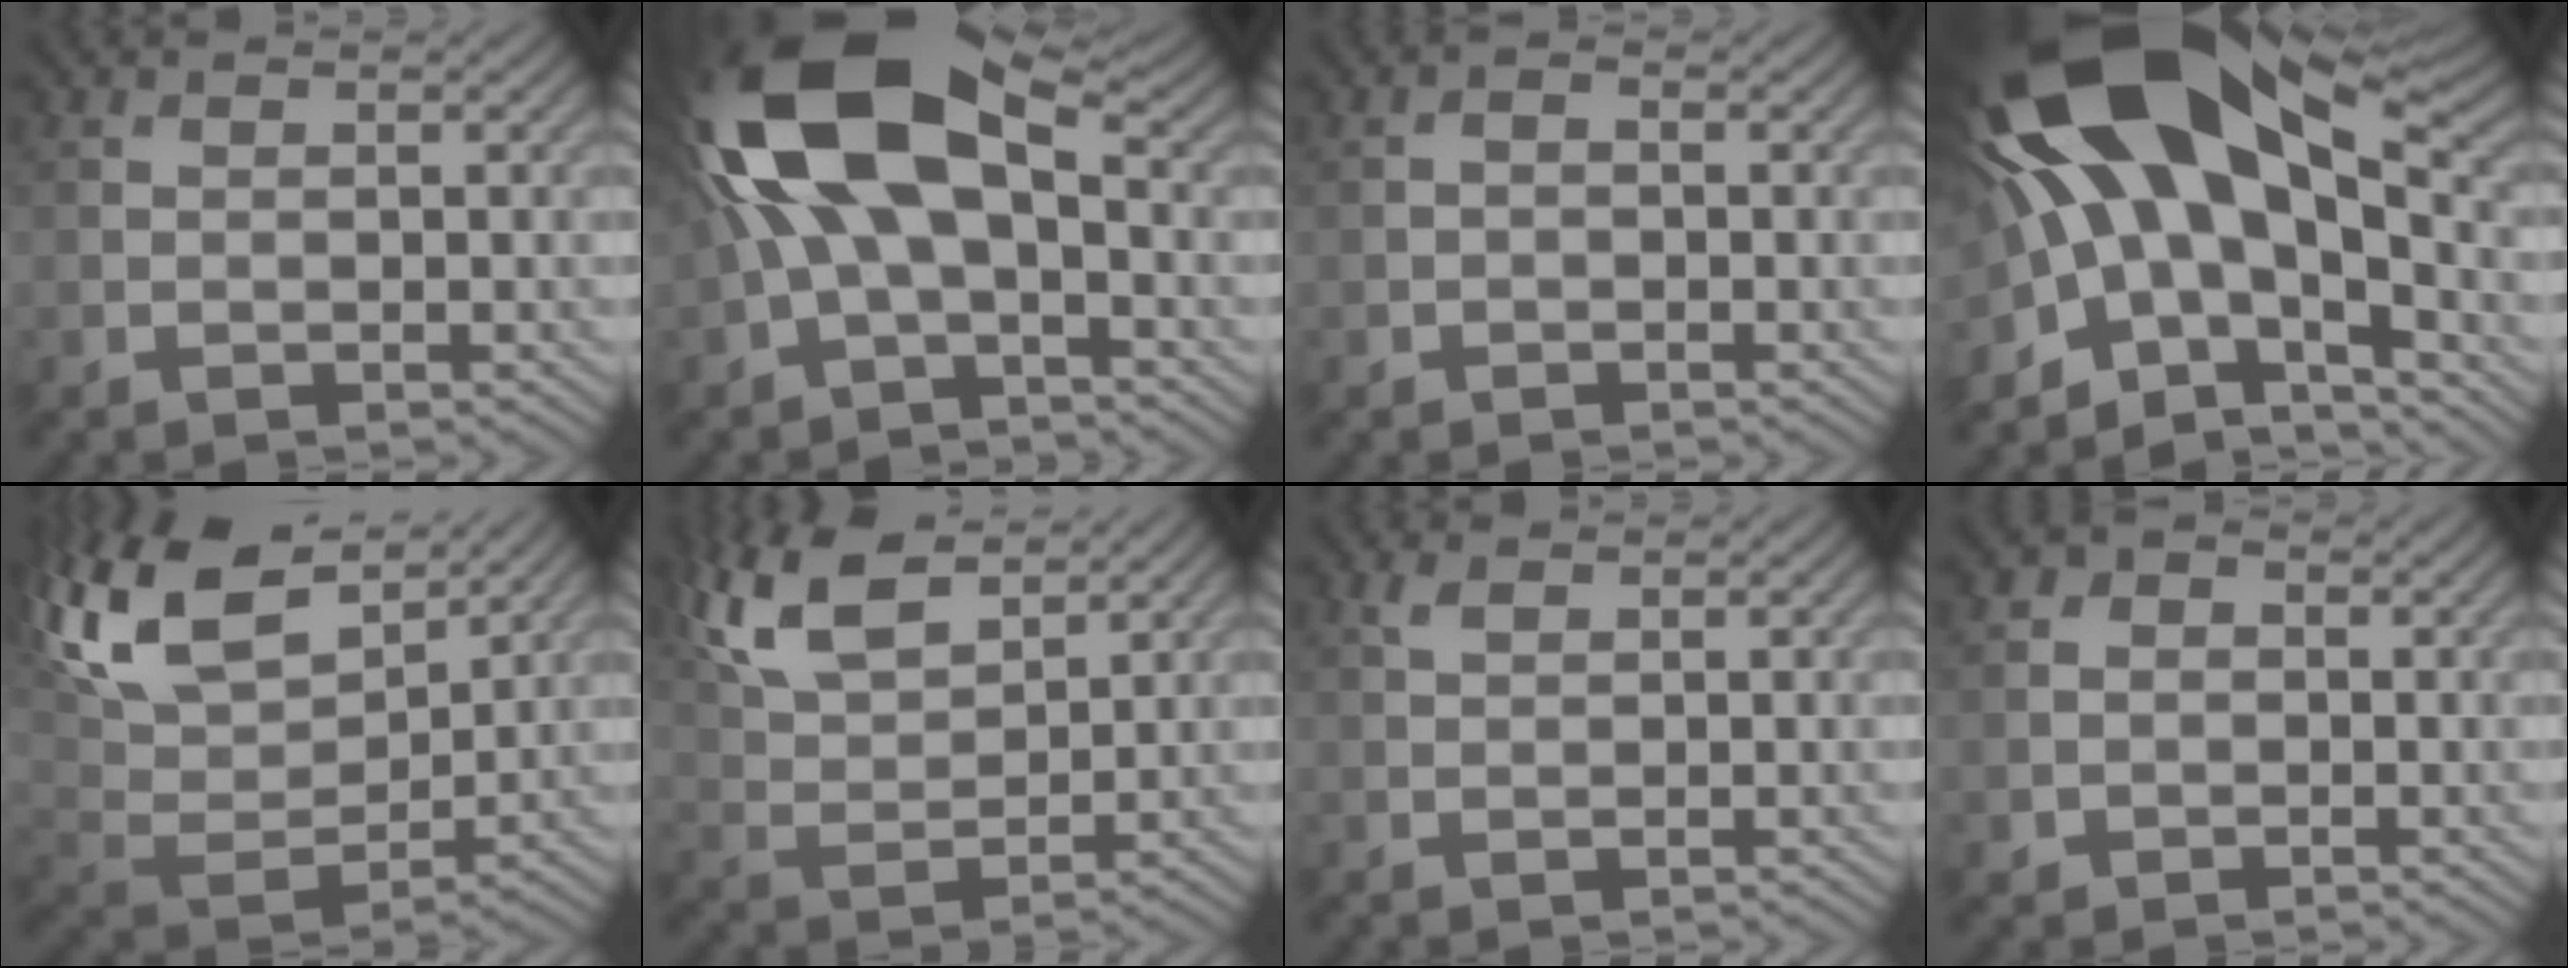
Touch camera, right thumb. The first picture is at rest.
{"total": 15.5, "force": [1.5, 8.1, 13.1], "torque": [-0.276, 0.018, 0.014]}
{"total": 1.1, "force": [-0.3, 0.7, 0.7], "torque": [-0.014, 0.002, -0.008]}
{"total": 18.9, "force": [1.2, 9.0, 16.6], "torque": [-0.301, -0.008, 0.032]}
{"total": 17.7, "force": [10.8, 8.6, 11.0], "torque": [-0.280, 0.050, 0.183]}
{"total": 11.1, "force": [6.9, 4.7, 7.3], "torque": [-0.184, 0.019, 0.132]}
{"total": 1.3, "force": [0.8, 0.5, 0.9], "torque": [-0.025, 0.004, 0.017]}
{"total": 2.4, "force": [-0.4, 2.3, 0.7], "torque": [-0.012, -0.002, -0.012]}